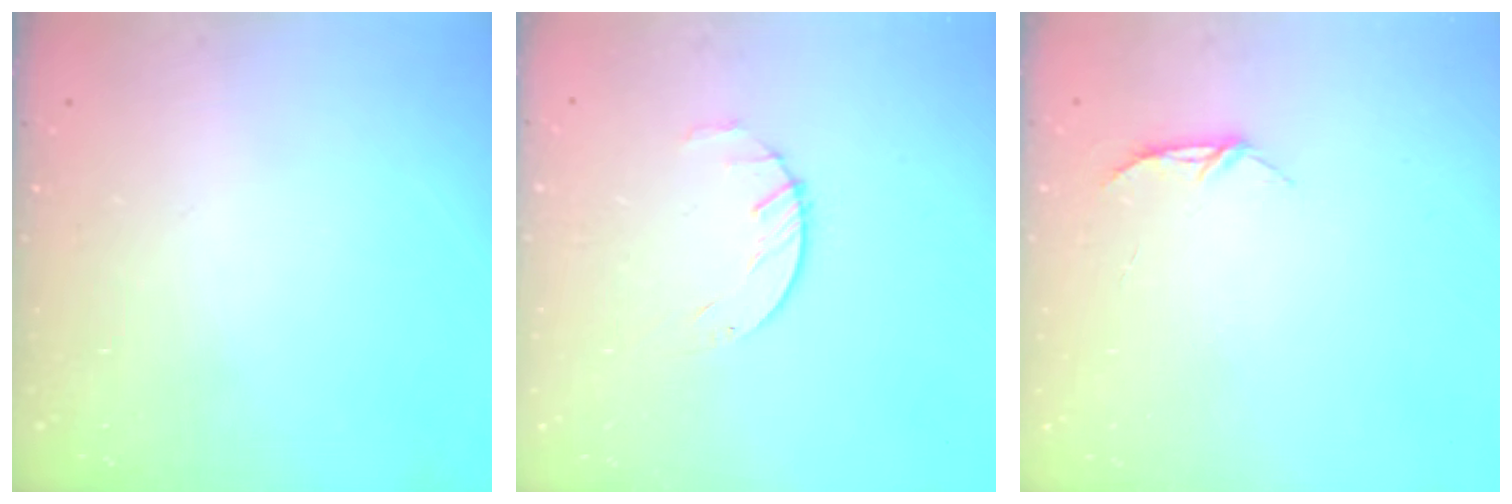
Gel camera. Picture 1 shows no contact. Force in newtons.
{"total": 1.6, "press": 1.6, "slide": 0.3}
{"total": 4.6, "press": 4.5, "slide": 0.5}